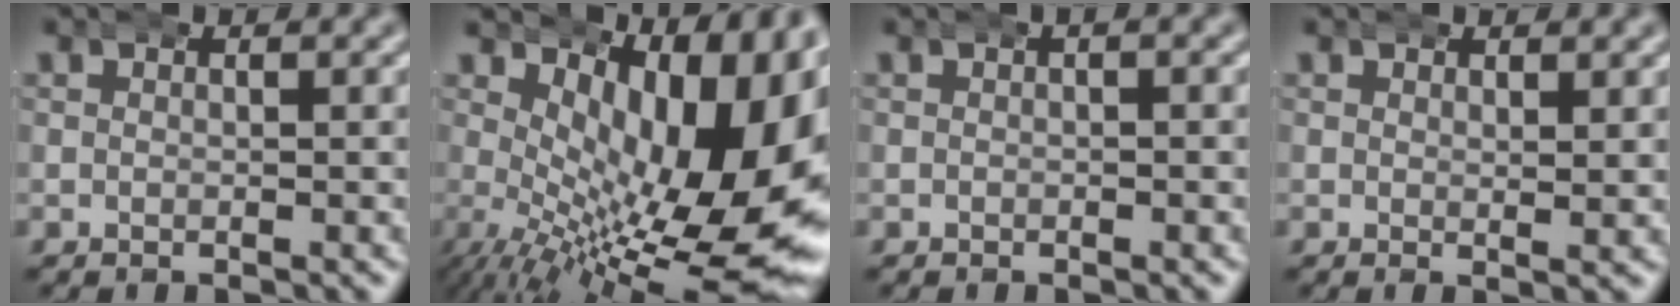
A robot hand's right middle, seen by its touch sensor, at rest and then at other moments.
{"total": 14.2, "force": [0.0, 6.9, 12.4], "torque": [-0.159, -0.028, 0.014]}
{"total": 0.0}
{"total": 1.0, "force": [0.9, -0.1, 0.4], "torque": [-0.007, -0.011, 0.015]}